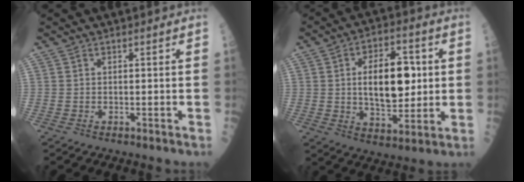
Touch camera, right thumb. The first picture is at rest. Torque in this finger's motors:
{"motor_torque": [1.97, 1.90, 0.67, -0.41, 0.37]}